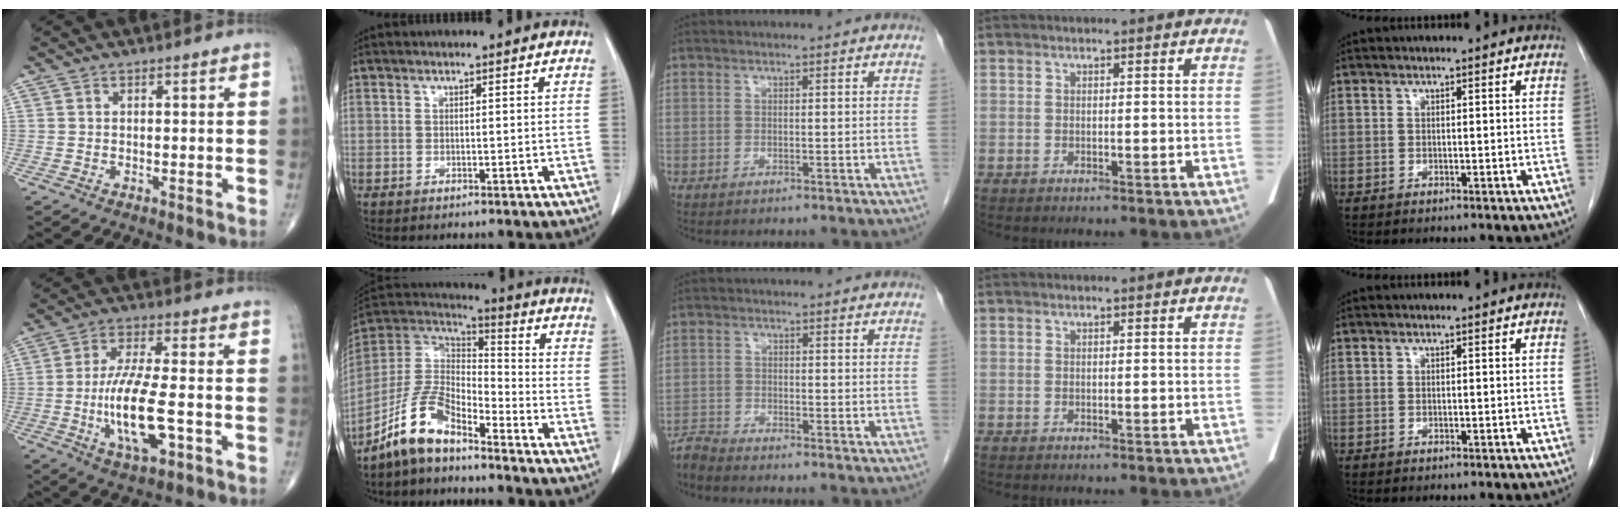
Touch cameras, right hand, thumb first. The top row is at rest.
{"thumb": {"total": 13.0, "force": [-3.1, 4.0, 11.9], "torque": [-0.228, 0.005, -0.053]}, "index": {"total": 10.5, "force": [-7.9, 3.8, 5.8], "torque": [-0.135, 0.021, -0.157]}, "middle": {"total": 2.5, "force": [-2.4, -0.5, -0.1], "torque": [0.007, -0.013, -0.049]}}